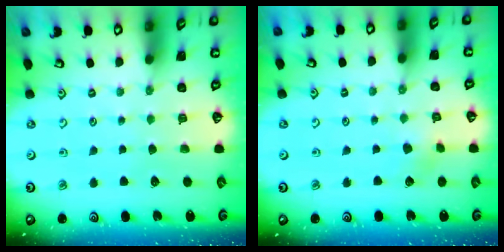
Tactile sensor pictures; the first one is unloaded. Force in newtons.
{"total": 2.5, "press": 2.4, "slide": 0.6}